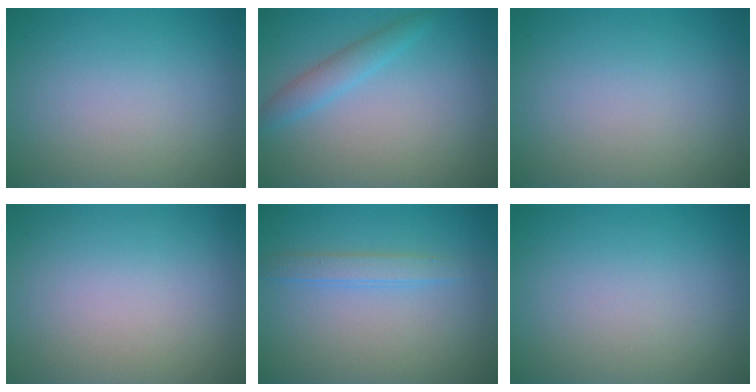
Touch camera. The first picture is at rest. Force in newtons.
{"total": 2.0, "press": 2.0, "slide": 0.2}
{"total": 0.0}
{"total": 0.0}
{"total": 1.7, "press": 1.7, "slide": 0.1}
{"total": 0.0}